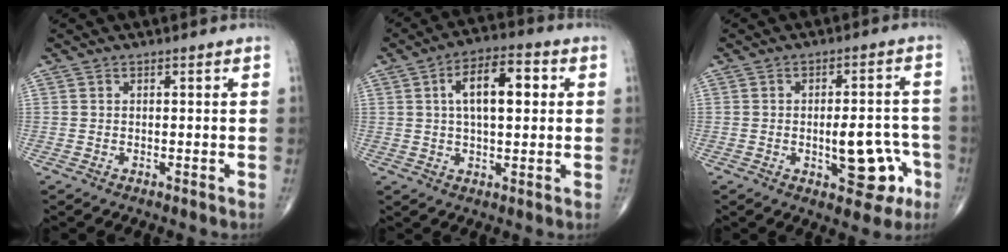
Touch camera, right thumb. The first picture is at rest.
{"total": 10.9, "force": [2.2, 4.9, 9.4], "torque": [-0.143, 0.014, 0.031]}
{"total": 10.4, "force": [-3.3, 4.8, 8.6], "torque": [-0.084, 0.028, -0.034]}